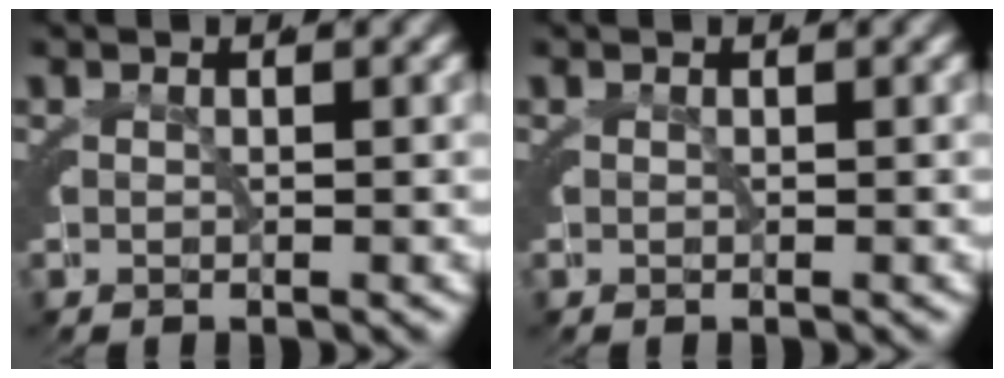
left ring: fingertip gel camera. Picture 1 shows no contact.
{"total": 0.0}